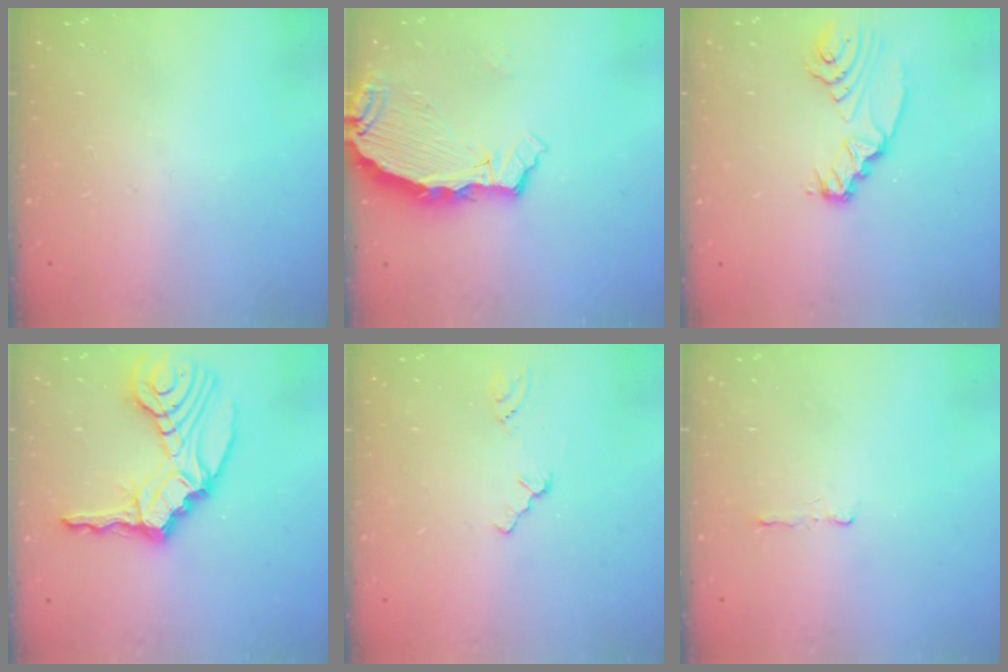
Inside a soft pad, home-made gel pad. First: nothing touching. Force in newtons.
{"total": 4.7, "press": 4.7, "slide": 0.2}
{"total": 8.9, "press": 8.8, "slide": 1.1}
{"total": 16.8, "press": 16.2, "slide": 4.5}
{"total": 0.0}
{"total": 2.9, "press": 2.8, "slide": 0.5}